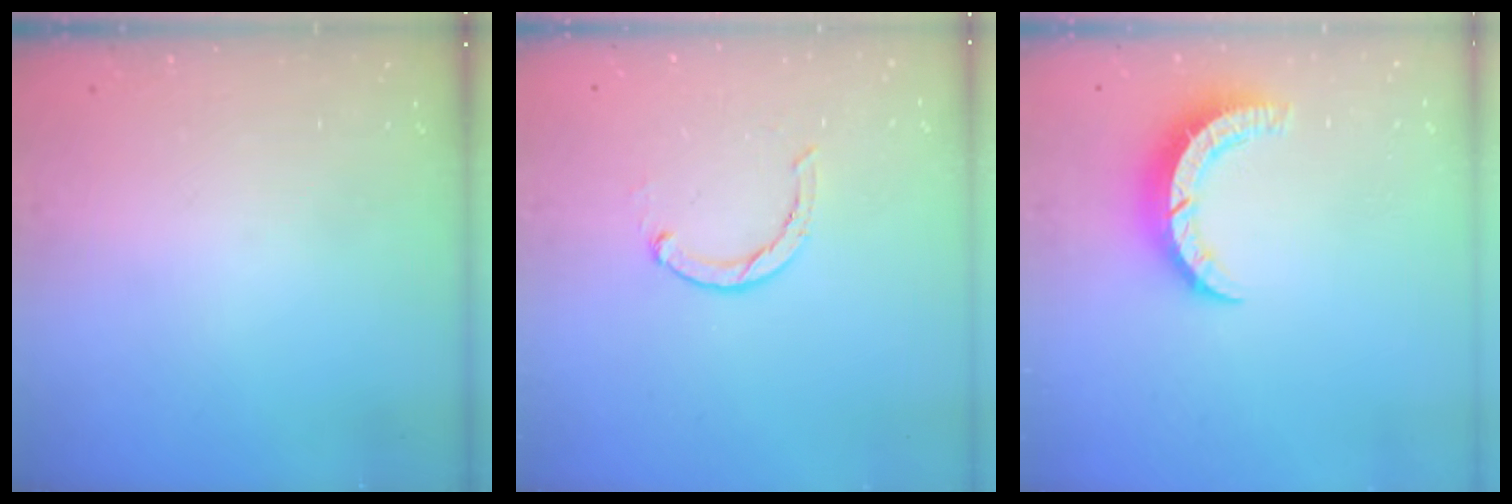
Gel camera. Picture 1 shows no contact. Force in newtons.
{"total": 1.7, "press": 1.6, "slide": 0.3}
{"total": 7.4, "press": 7.4, "slide": 0.7}